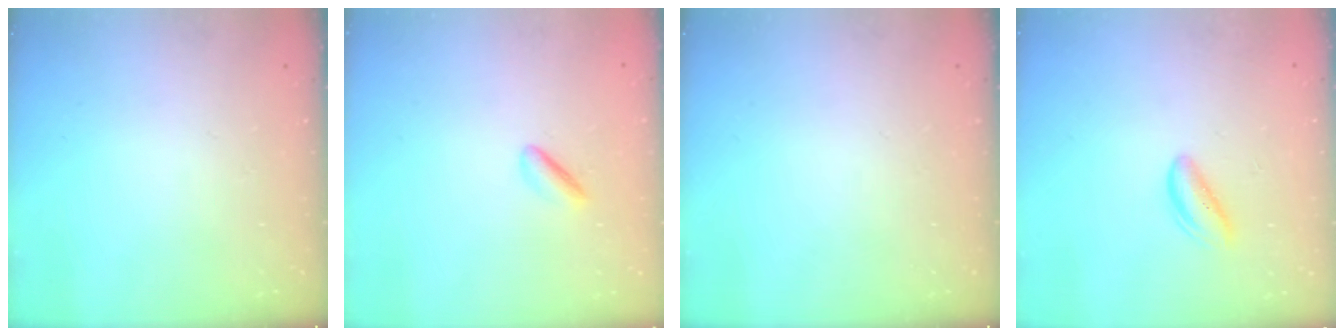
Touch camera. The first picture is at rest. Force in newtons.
{"total": 1.8, "press": 1.7, "slide": 0.6}
{"total": 0.0}
{"total": 3.8, "press": 3.8, "slide": 0.2}